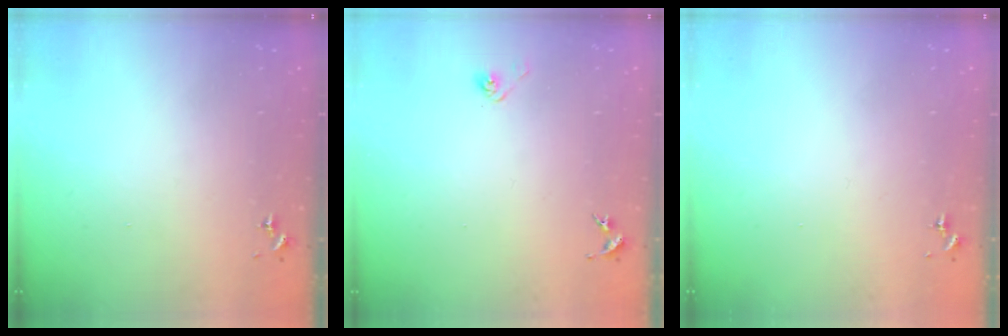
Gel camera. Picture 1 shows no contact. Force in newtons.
{"total": 3.8, "press": 3.7, "slide": 1.0}
{"total": 0.0}